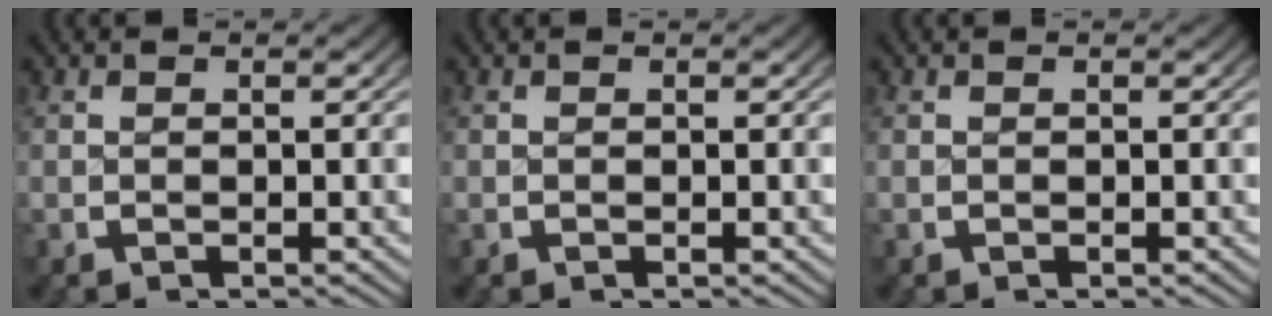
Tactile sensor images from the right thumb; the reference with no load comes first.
{"total": 0.0}
{"total": 0.0}